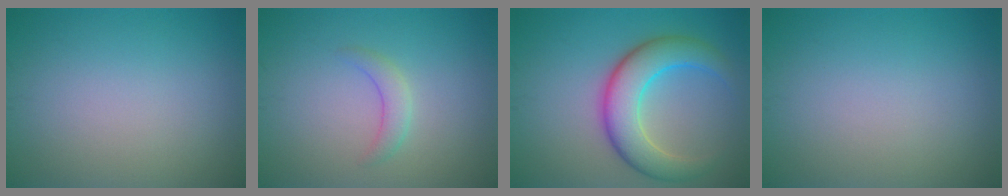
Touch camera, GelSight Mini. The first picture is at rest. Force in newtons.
{"total": 1.7, "press": 1.7, "slide": 0.0}
{"total": 6.6, "press": 6.6, "slide": 0.3}
{"total": 0.0}